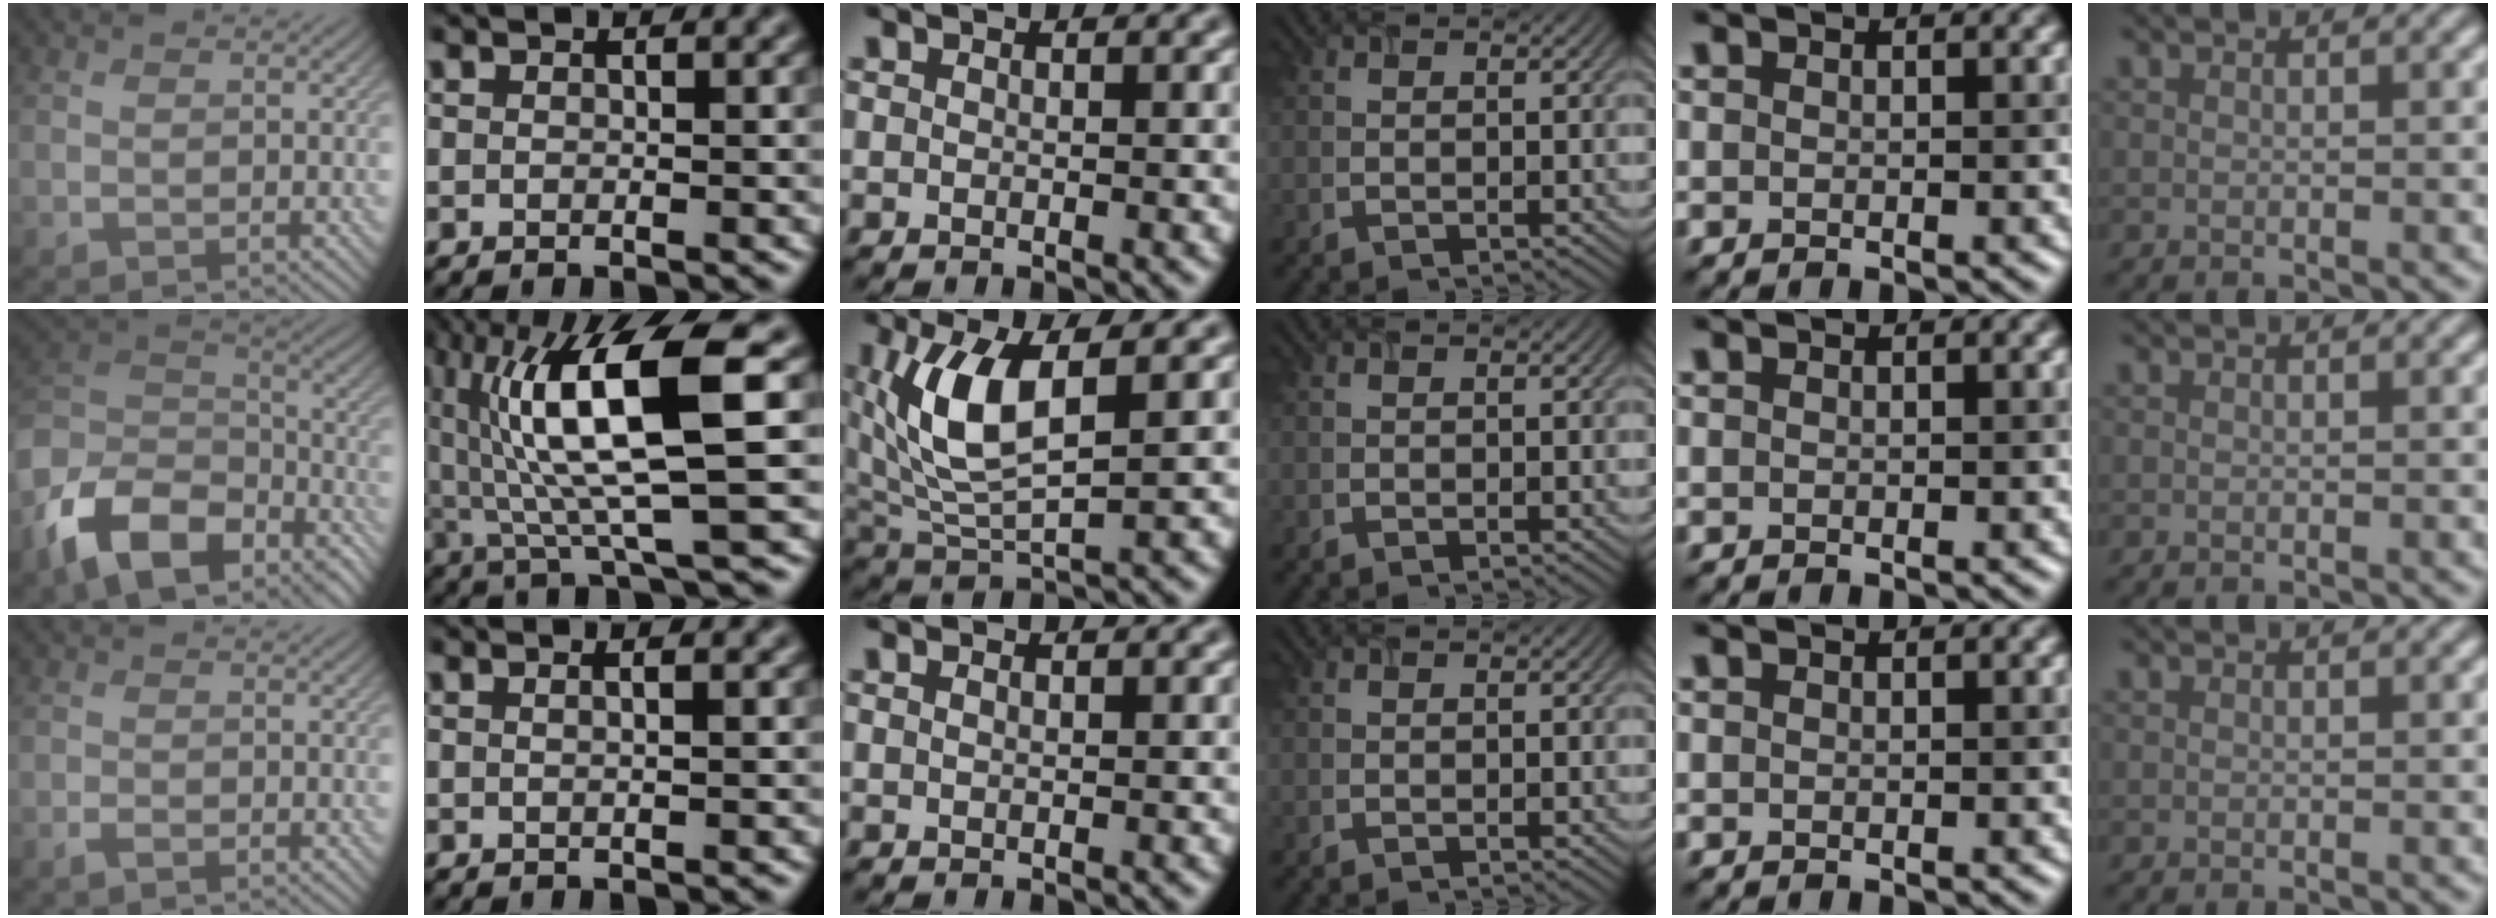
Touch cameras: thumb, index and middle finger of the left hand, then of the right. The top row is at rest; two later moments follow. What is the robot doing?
{"motion": "lift_and_place", "object": "timer"}